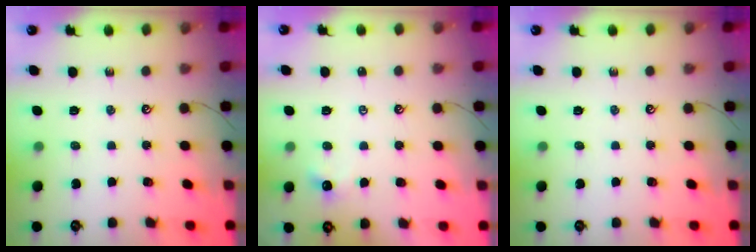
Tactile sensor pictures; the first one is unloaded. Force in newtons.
{"total": 0.9, "press": 0.8, "slide": 0.5}
{"total": 0.0}